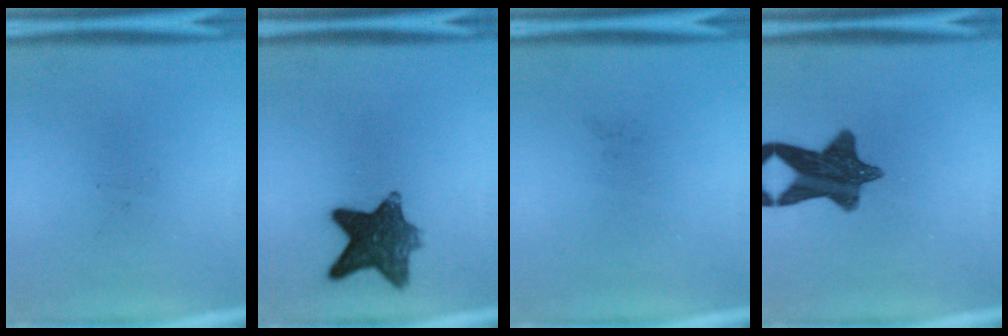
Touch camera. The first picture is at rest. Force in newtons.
{"total": 10.4}
{"total": 0.0}
{"total": 11.5}